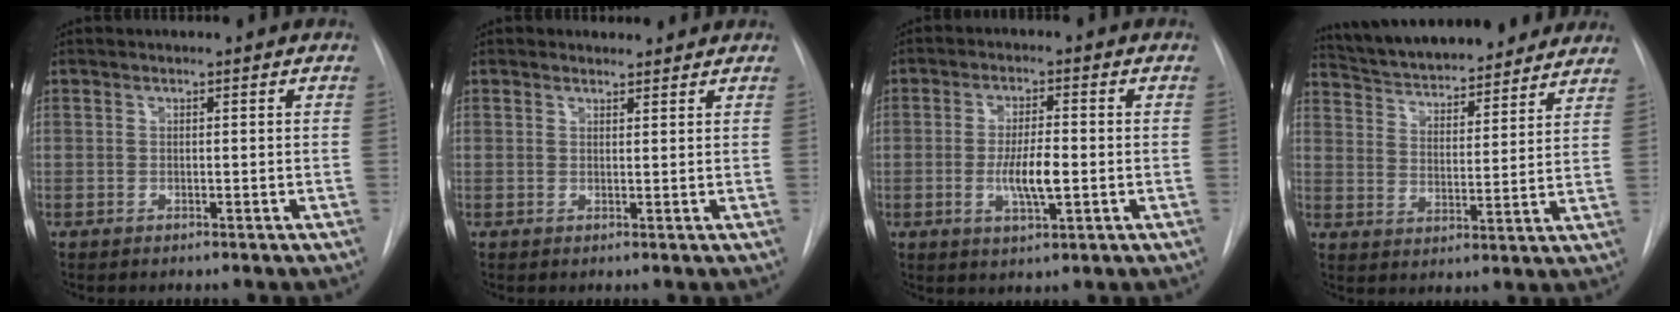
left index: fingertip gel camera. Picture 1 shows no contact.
{"total": 2.9, "force": [2.7, 1.0, 0.0], "torque": [-0.002, 0.012, 0.034]}
{"total": 6.0, "force": [-1.0, 1.3, 5.8], "torque": [-0.110, -0.006, -0.015]}
{"total": 21.8, "force": [19.8, 5.0, 7.8], "torque": [-0.125, 0.013, 0.276]}